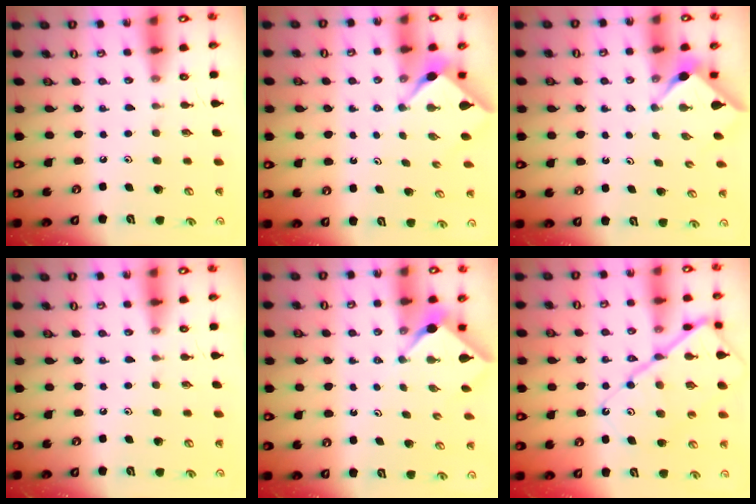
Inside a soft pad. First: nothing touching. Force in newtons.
{"total": 2.3, "press": 2.3, "slide": 0.3}
{"total": 3.1, "press": 3.1, "slide": 0.4}
{"total": 0.0}
{"total": 2.5, "press": 2.5, "slide": 0.2}
{"total": 16.5, "press": 16.4, "slide": 1.6}